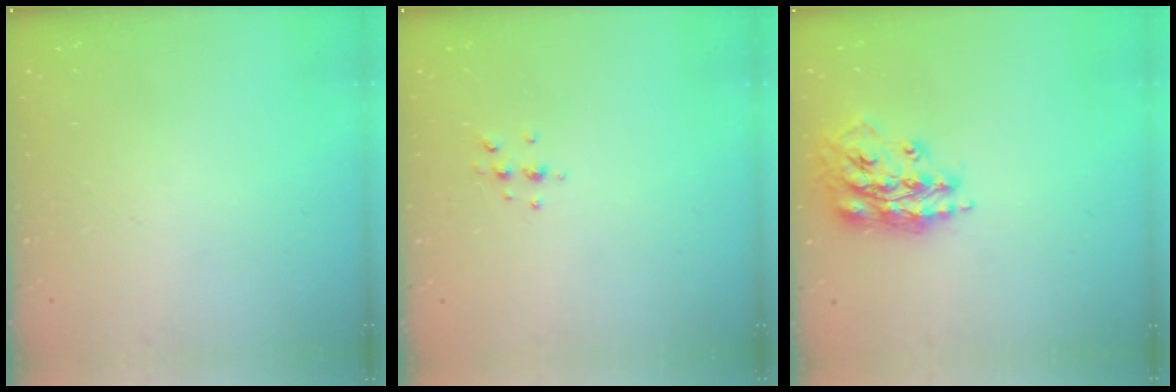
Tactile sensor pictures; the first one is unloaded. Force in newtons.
{"total": 3.8, "press": 3.6, "slide": 1.1}
{"total": 16.1, "press": 16.0, "slide": 1.6}